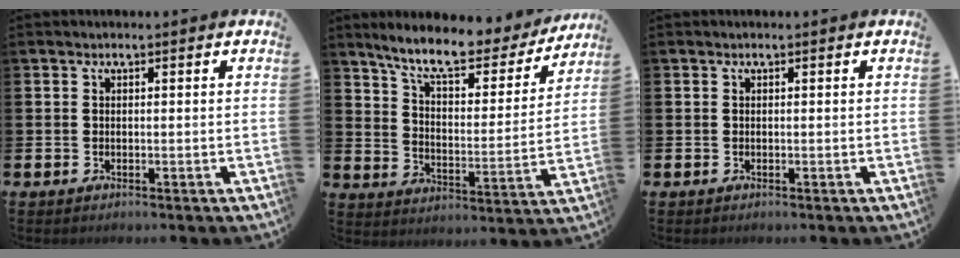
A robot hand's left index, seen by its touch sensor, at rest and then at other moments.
{"total": 9.6, "force": [8.4, 2.3, 4.0], "torque": [-0.096, -0.057, 0.141]}
{"total": 0.0}